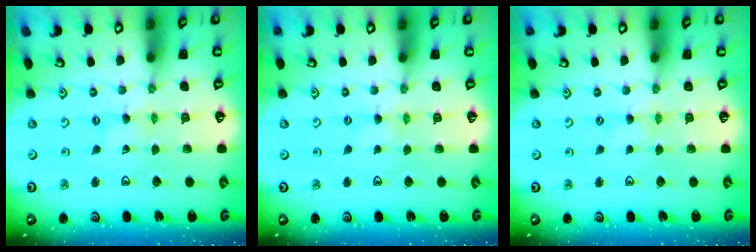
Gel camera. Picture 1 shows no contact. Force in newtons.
{"total": 2.1, "press": 2.1, "slide": 0.3}
{"total": 1.3, "press": 1.2, "slide": 0.3}